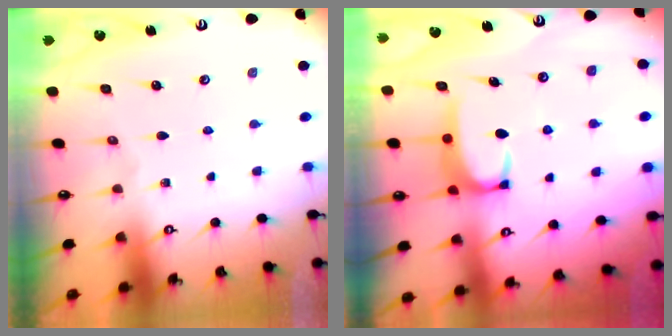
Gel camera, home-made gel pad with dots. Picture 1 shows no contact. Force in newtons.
{"total": 2.6, "press": 2.6, "slide": 0.3}